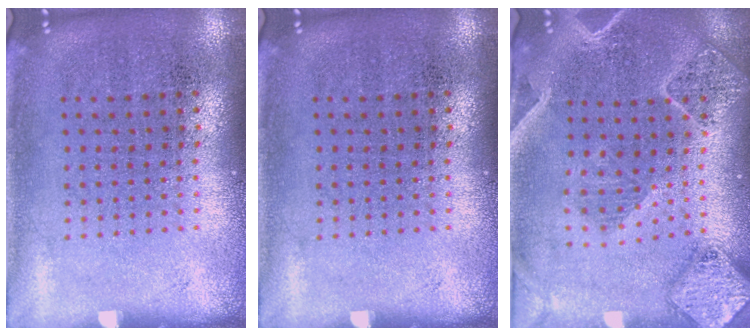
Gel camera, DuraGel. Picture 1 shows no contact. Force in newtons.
{"total": 0.0}
{"total": 2.4, "press": 2.2, "slide": 0.8}